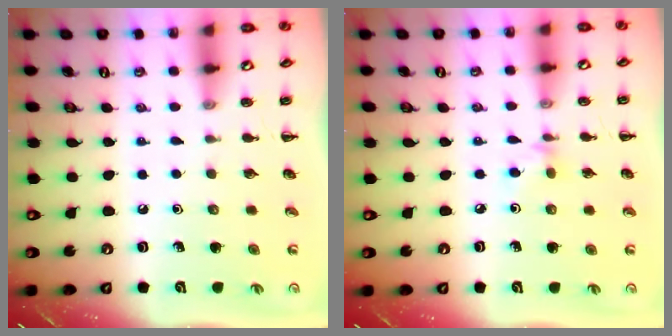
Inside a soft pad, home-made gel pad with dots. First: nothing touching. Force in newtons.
{"total": 3.8, "press": 3.5, "slide": 1.3}